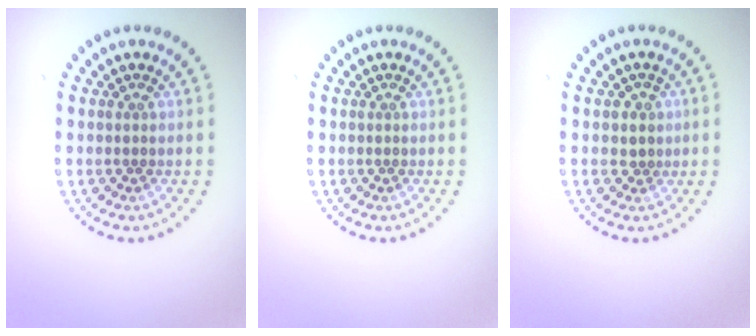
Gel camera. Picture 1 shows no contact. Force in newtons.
{"total": 0.0}
{"total": 1.2, "press": 0.9, "slide": 0.7}